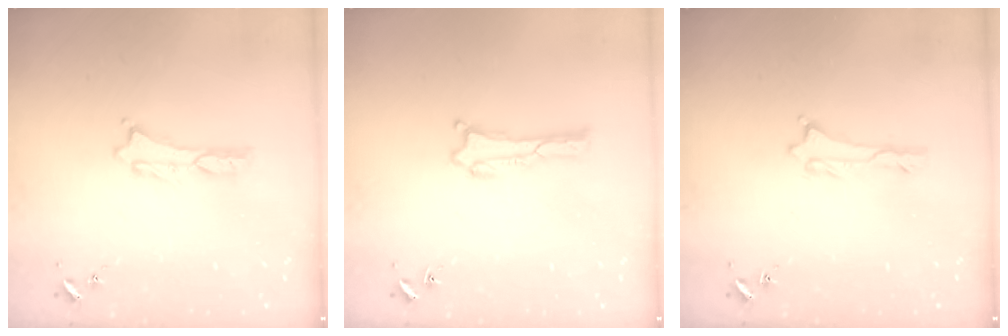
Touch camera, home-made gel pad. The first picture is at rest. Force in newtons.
{"total": 0.0}
{"total": 0.6, "press": 0.5, "slide": 0.2}